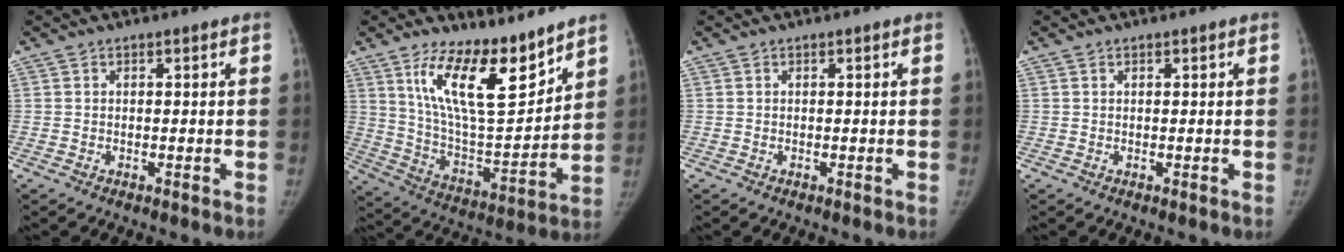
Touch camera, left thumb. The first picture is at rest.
{"total": 17.2, "force": [11.5, 5.7, 11.4], "torque": [-0.157, -0.082, 0.216]}
{"total": 0.0}
{"total": 0.0}